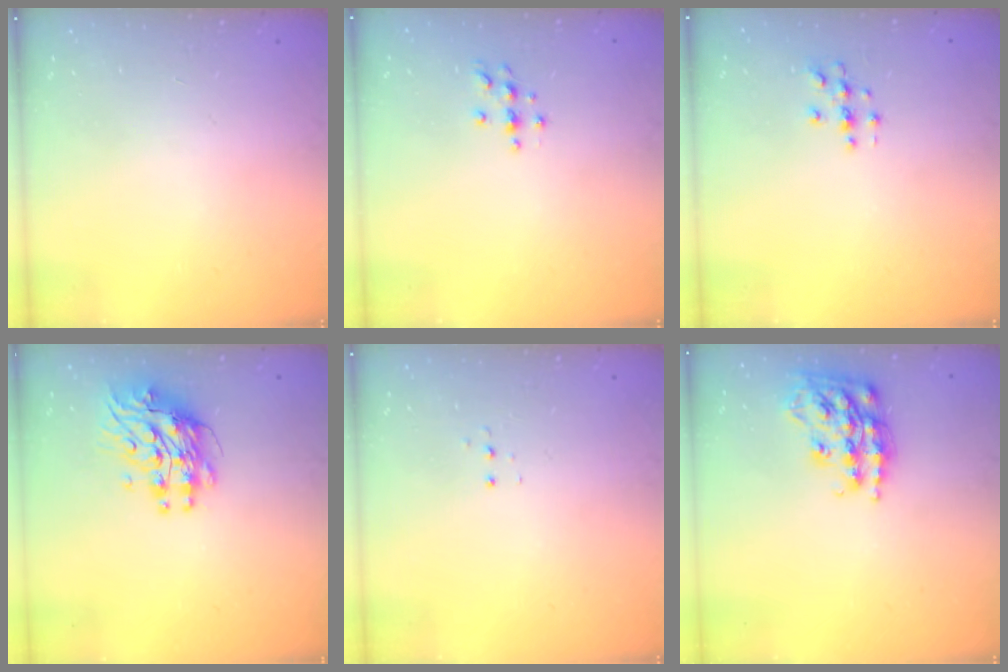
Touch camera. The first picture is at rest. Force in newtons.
{"total": 4.2, "press": 4.2, "slide": 0.5}
{"total": 2.7, "press": 2.7, "slide": 0.3}
{"total": 9.8, "press": 9.7, "slide": 0.8}
{"total": 3.3, "press": 3.2, "slide": 0.6}
{"total": 17.9, "press": 17.8, "slide": 1.1}